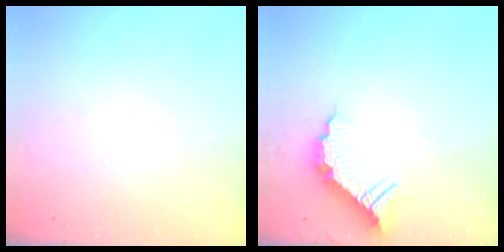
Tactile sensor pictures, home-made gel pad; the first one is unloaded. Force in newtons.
{"total": 11.5, "press": 11.4, "slide": 0.7}